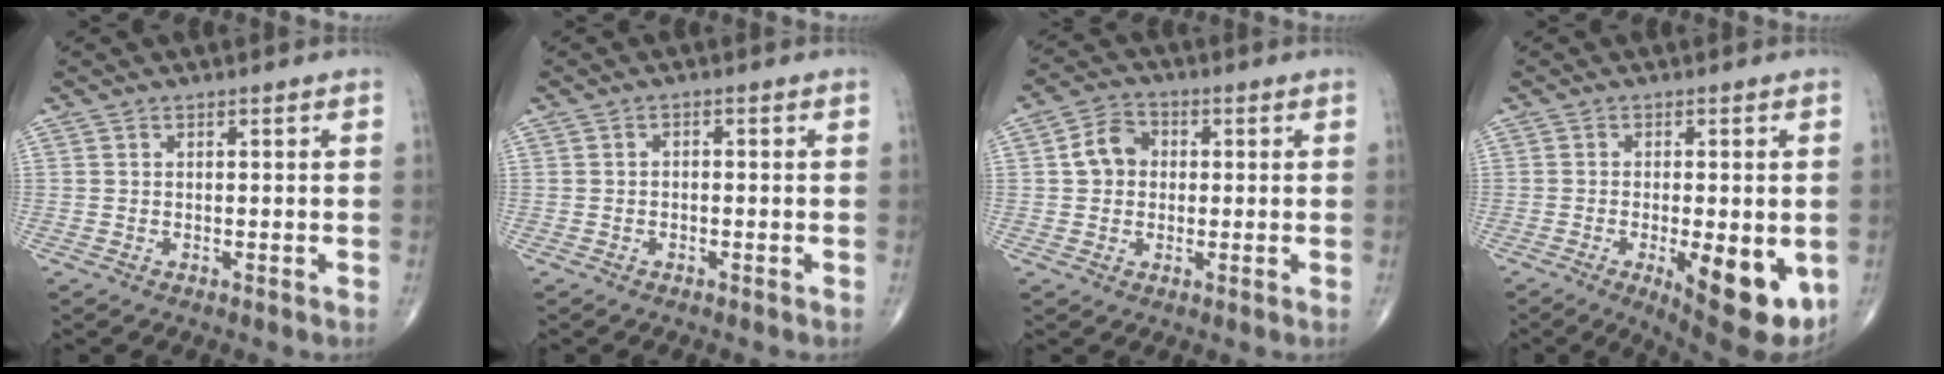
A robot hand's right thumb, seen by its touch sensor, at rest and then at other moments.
{"total": 0.8, "force": [-0.3, 0.5, 0.5], "torque": [-0.005, 0.007, -0.008]}
{"total": 6.1, "force": [0.5, 5.1, 3.3], "torque": [-0.047, 0.016, 0.000]}
{"total": 13.6, "force": [-3.9, 4.9, 12.1], "torque": [-0.140, -0.017, -0.041]}